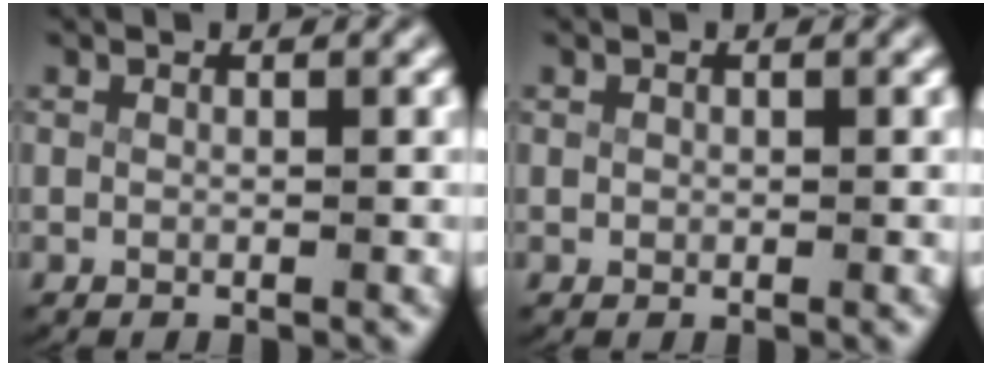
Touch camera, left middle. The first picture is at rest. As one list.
[{"total": 0.0}]